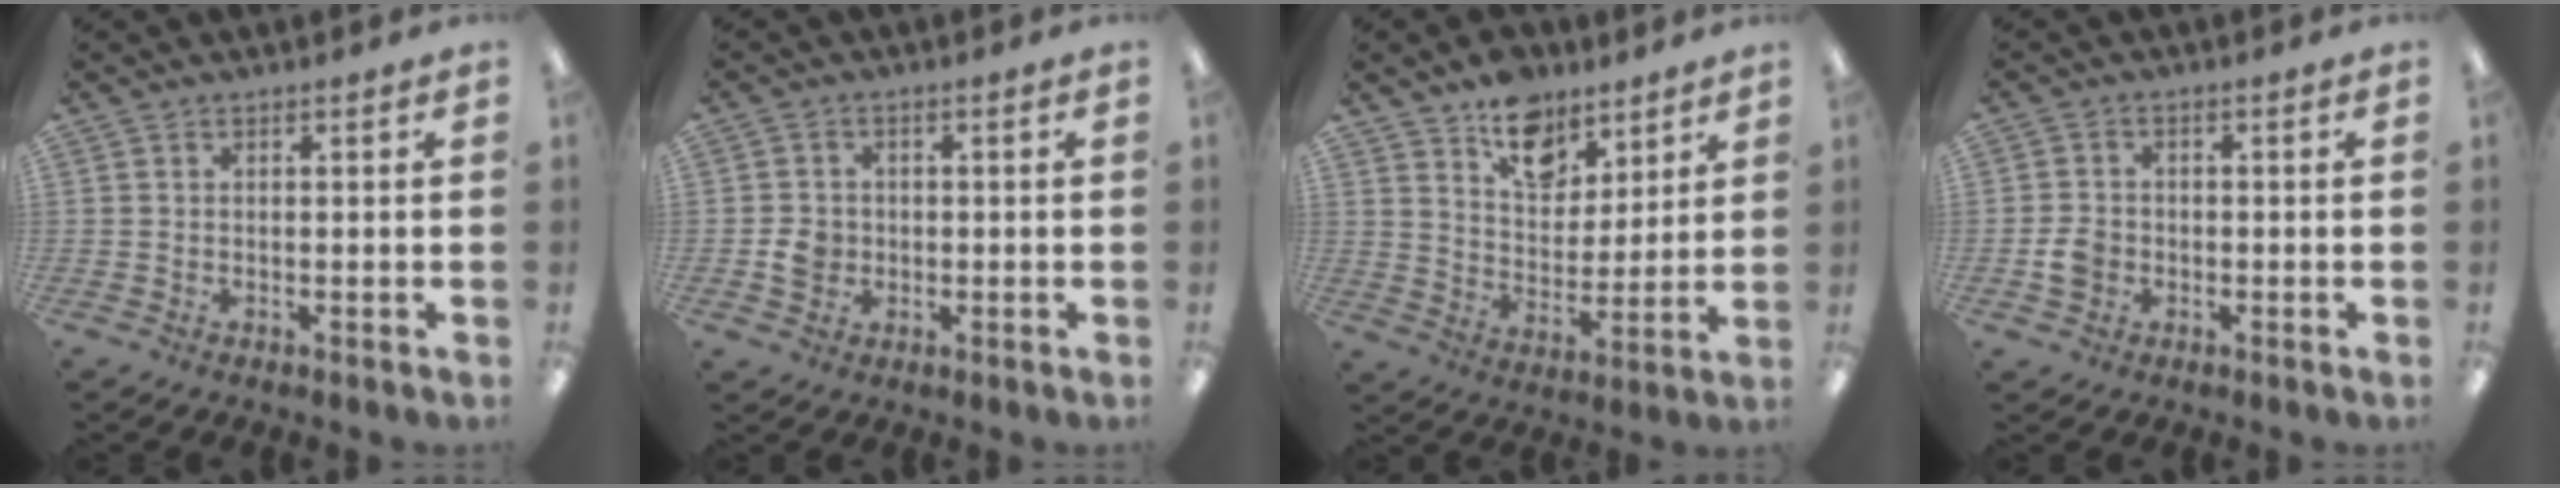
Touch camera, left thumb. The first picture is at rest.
{"total": 4.2, "force": [-0.7, 3.8, 1.7], "torque": [-0.020, 0.005, -0.013]}
{"total": 12.3, "force": [8.8, 7.4, 4.4], "torque": [-0.058, -0.053, 0.162]}
{"total": 4.1, "force": [-1.1, 3.4, 2.0], "torque": [-0.038, 0.004, -0.020]}